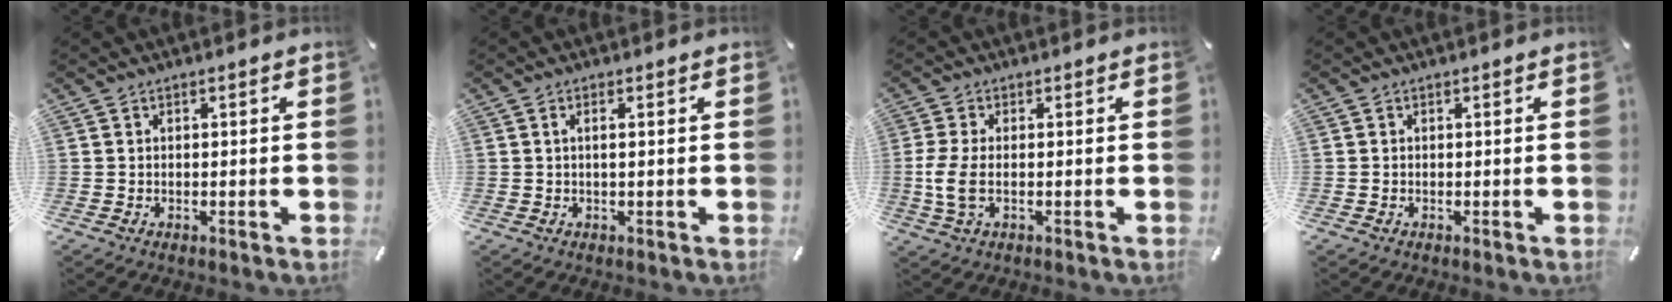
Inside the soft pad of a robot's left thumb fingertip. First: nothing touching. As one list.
[{"total": 1.6, "force": [0.2, 0.2, 1.5], "torque": [-0.029, -0.001, 0.002]}, {"total": 5.9, "force": [-0.8, 2.5, 5.3], "torque": [-0.121, -0.006, -0.017]}, {"total": 0.5, "force": [-0.2, 0.4, 0.3], "torque": [-0.005, 0.002, -0.004]}]